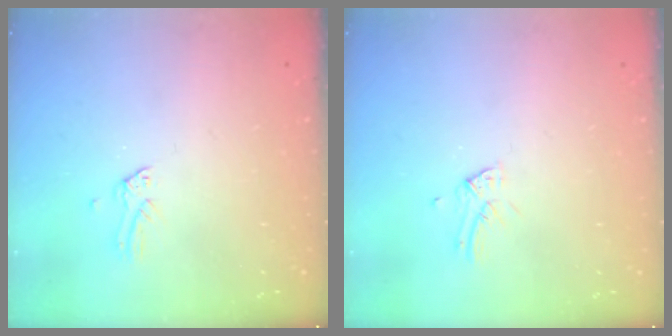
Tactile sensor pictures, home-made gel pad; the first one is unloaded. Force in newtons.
{"total": 2.1, "press": 2.1, "slide": 0.1}